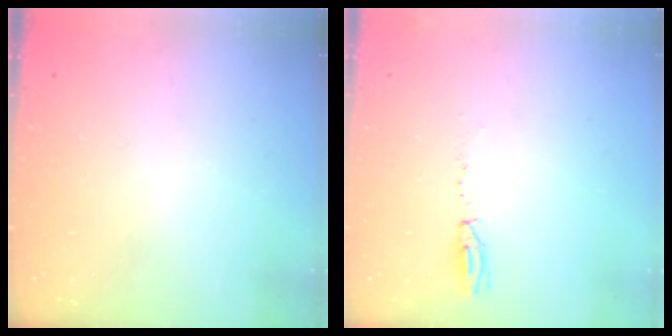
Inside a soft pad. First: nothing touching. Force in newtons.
{"total": 3.9, "press": 3.8, "slide": 0.9}